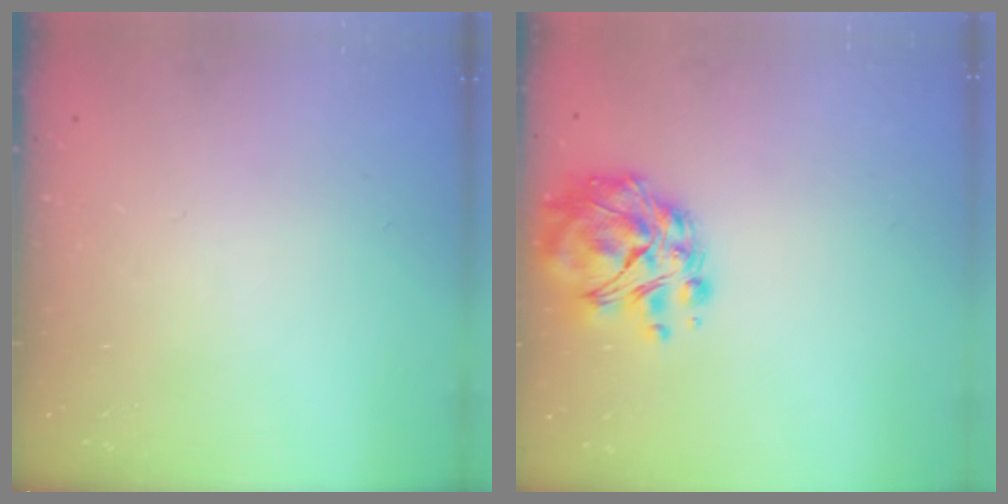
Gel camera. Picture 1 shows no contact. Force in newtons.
{"total": 10.4, "press": 9.8, "slide": 3.6}